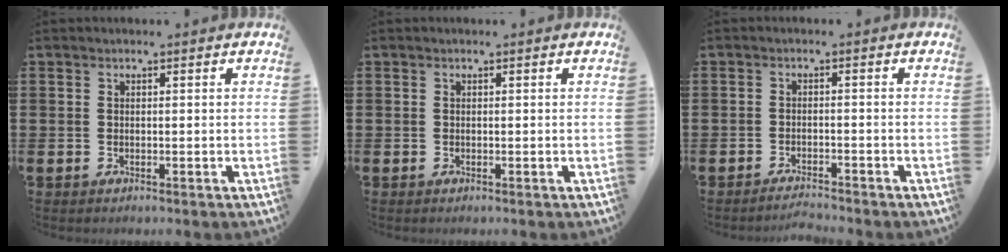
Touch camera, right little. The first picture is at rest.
{"total": 0.0}
{"total": 1.8, "force": [-1.8, -0.1, 0.3], "torque": [-0.007, 0.004, -0.036]}